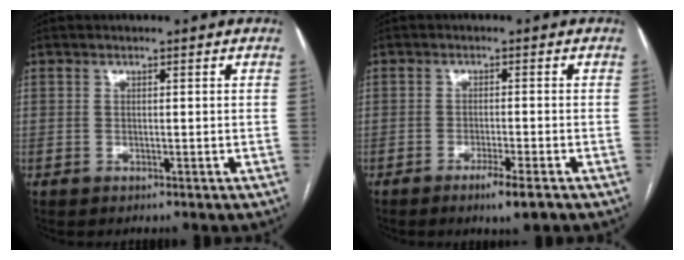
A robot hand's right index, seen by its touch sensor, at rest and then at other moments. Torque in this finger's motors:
{"motor_torque": [-0.31, 0.48, -0.37, -0.06]}